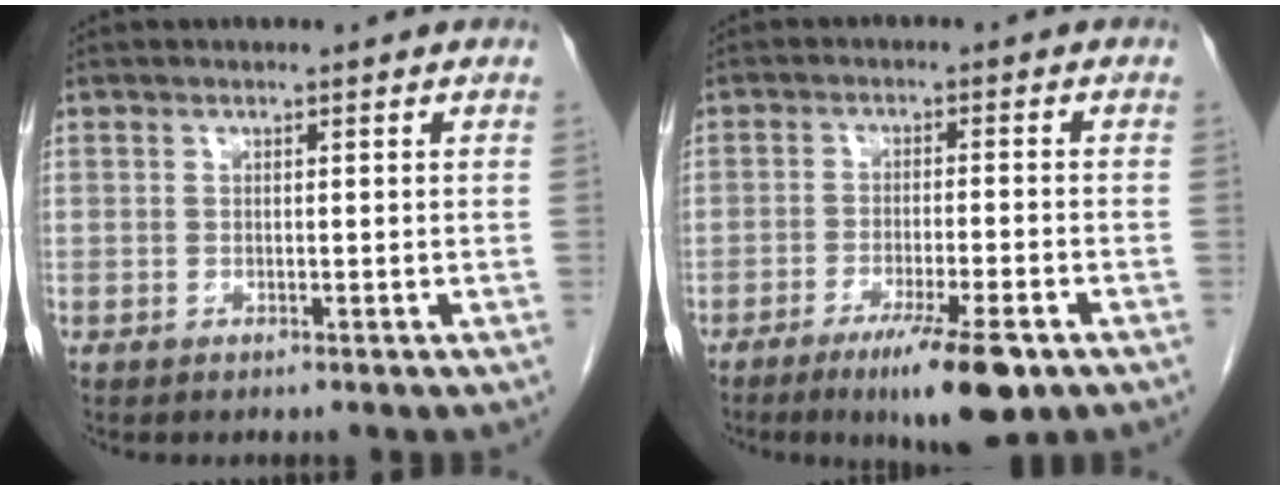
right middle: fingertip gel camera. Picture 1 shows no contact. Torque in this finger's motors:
{"motor_torque": [1.09, -1.05, 0.24, 0.07]}